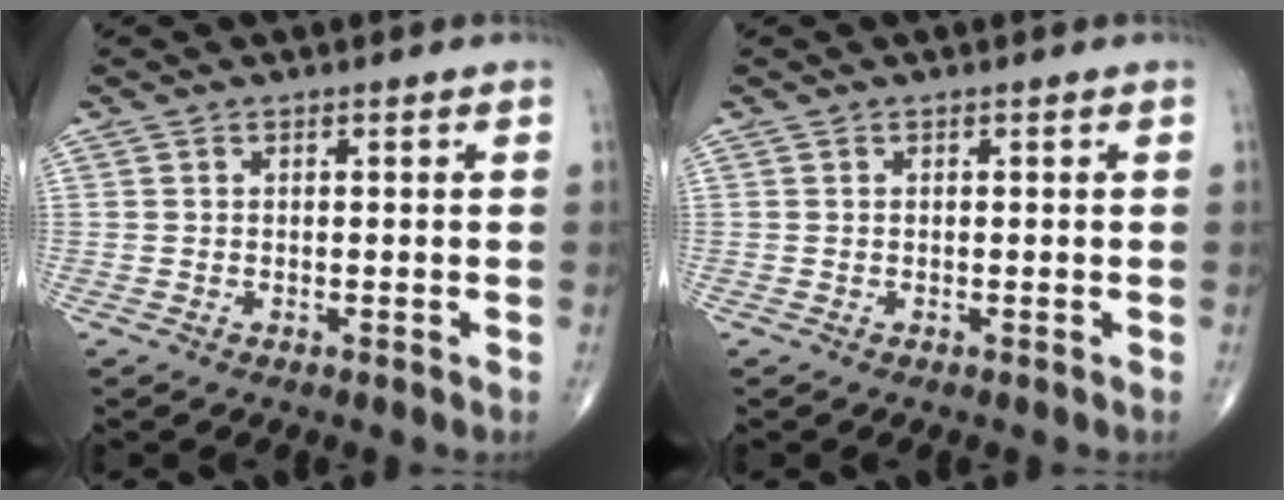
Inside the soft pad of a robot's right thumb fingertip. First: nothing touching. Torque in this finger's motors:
{"motor_torque": [-0.02, 0.02, -0.08, 0.03, 0.00]}